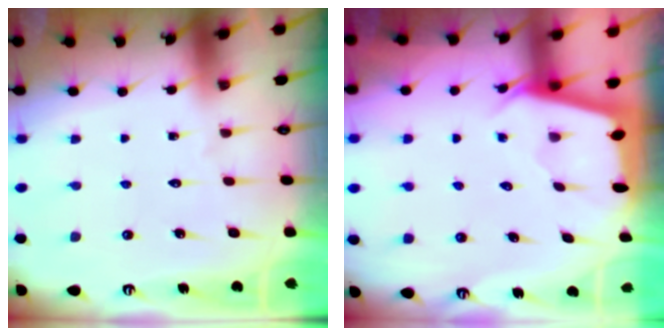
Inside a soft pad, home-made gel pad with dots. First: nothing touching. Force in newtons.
{"total": 2.1, "press": 2.1, "slide": 0.3}